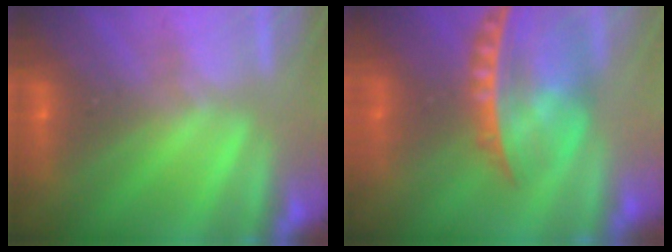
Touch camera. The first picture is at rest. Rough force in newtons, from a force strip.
{"total": 8.7}